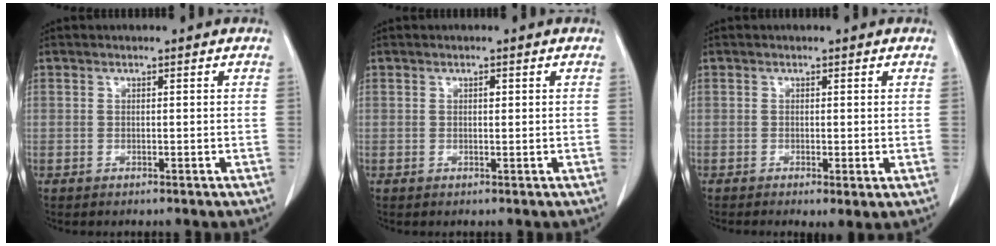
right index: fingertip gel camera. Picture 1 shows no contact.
{"total": 0.6, "force": [0.2, 0.3, 0.5], "torque": [-0.007, 0.001, 0.002]}
{"total": 2.1, "force": [-0.6, 0.5, 1.9], "torque": [-0.027, -0.008, -0.009]}